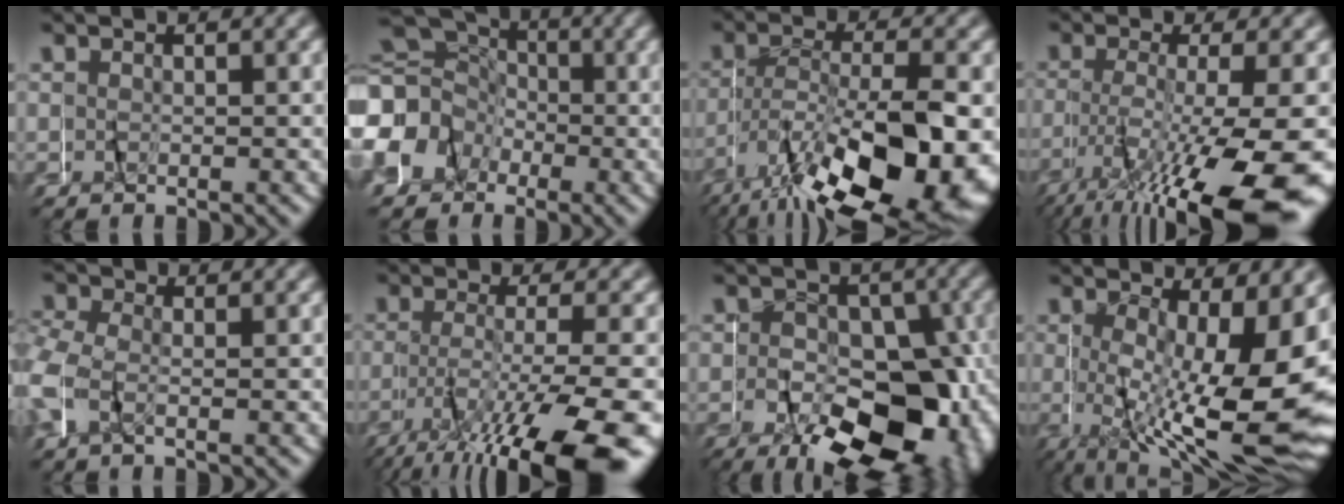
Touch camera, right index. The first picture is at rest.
{"total": 10.9, "force": [-0.9, 10.0, 4.3], "torque": [-0.122, -0.011, -0.028]}
{"total": 12.2, "force": [-4.9, 5.2, 9.8], "torque": [-0.173, -0.021, -0.067]}
{"total": 10.1, "force": [-4.7, 2.6, 8.6], "torque": [-0.148, -0.026, -0.057]}
{"total": 2.8, "force": [-0.6, 2.5, 1.1], "torque": [-0.043, -0.004, -0.018]}
{"total": 9.4, "force": [-4.9, 2.2, 7.7], "torque": [-0.131, -0.018, -0.069]}
{"total": 14.1, "force": [-4.3, 8.8, 10.2], "torque": [-0.168, -0.055, -0.048]}
{"total": 13.0, "force": [-2.9, 3.8, 12.1], "torque": [-0.171, -0.023, -0.033]}